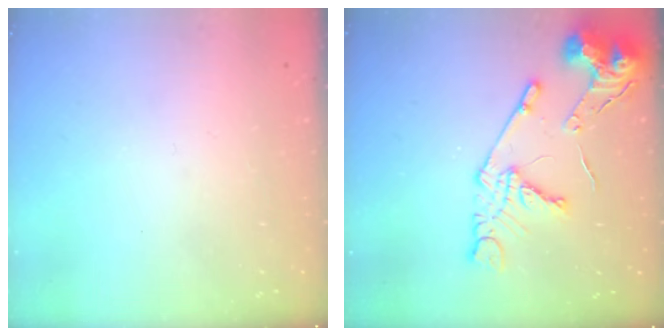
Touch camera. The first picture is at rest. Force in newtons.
{"total": 17.4, "press": 17.3, "slide": 1.7}